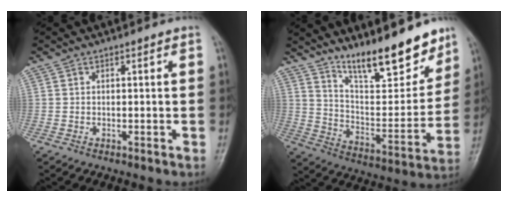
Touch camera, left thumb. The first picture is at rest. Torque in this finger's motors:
{"motor_torque": [0.61, 0.24, 1.05, -1.72, 0.18]}